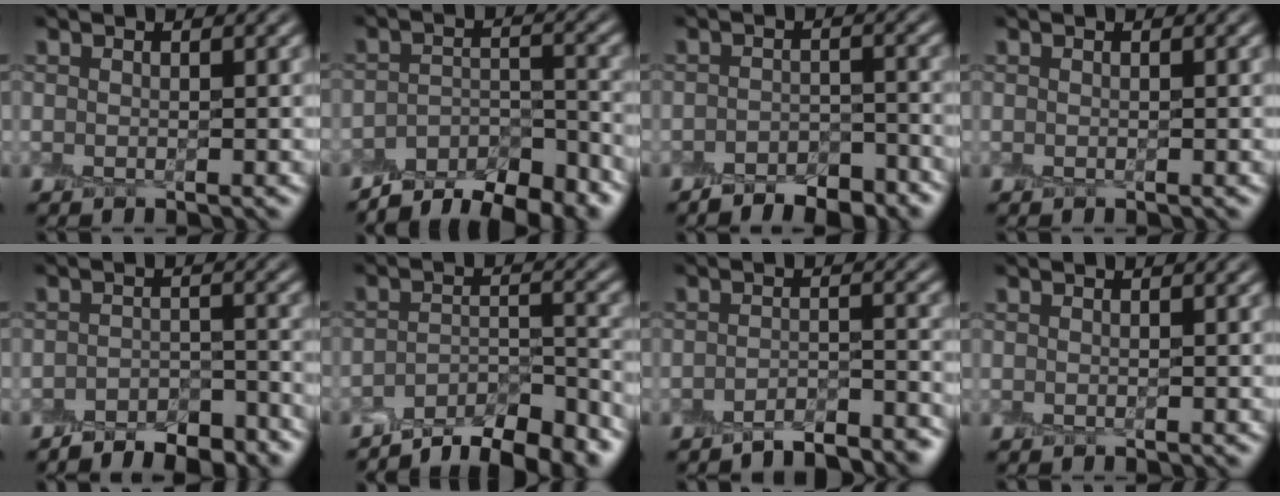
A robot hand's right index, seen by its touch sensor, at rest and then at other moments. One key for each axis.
{"total": 7.9, "fx": -6.9, "fy": 2.5, "fz": 3.0, "tx": -0.037, "ty": -0.001, "tz": -0.107}
{"total": 4.3, "fx": -3.6, "fy": 1.5, "fz": 1.7, "tx": -0.019, "ty": 0.001, "tz": -0.054}
{"total": 0.0}
{"total": 4.9, "fx": -4.3, "fy": 1.5, "fz": 1.7, "tx": -0.022, "ty": 0.000, "tz": -0.063}
{"total": 7.4, "fx": -6.4, "fy": 1.9, "fz": 3.3, "tx": -0.046, "ty": 0.002, "tz": -0.101}
{"total": 4.1, "fx": -3.6, "fy": 0.9, "fz": 1.6, "tx": -0.018, "ty": 0.006, "tz": -0.055}
{"total": 0.0}